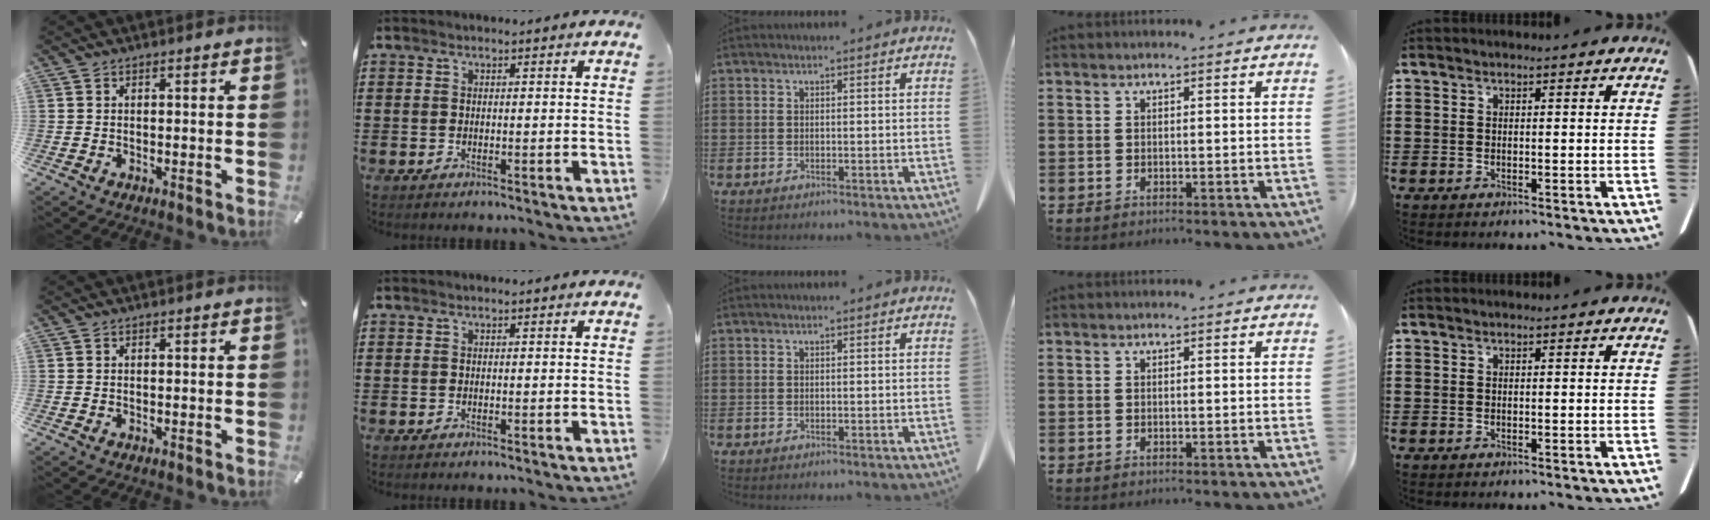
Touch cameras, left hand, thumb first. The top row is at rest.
{}